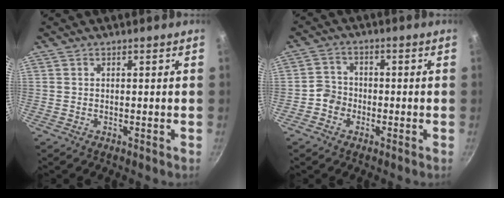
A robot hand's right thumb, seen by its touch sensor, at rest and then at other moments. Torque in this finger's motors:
{"motor_torque": [0.40, 0.15, 0.48, -0.17, 0.00]}